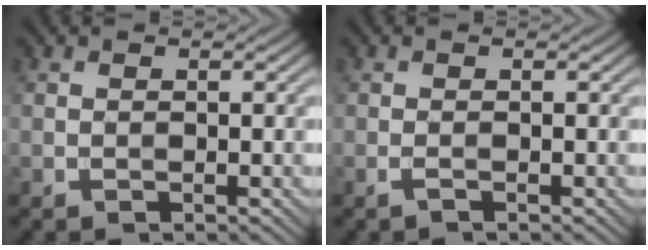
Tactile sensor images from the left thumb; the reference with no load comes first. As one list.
[{"total": 0.7, "force": [-0.4, 0.0, 0.6], "torque": [-0.015, 0.001, -0.012]}]